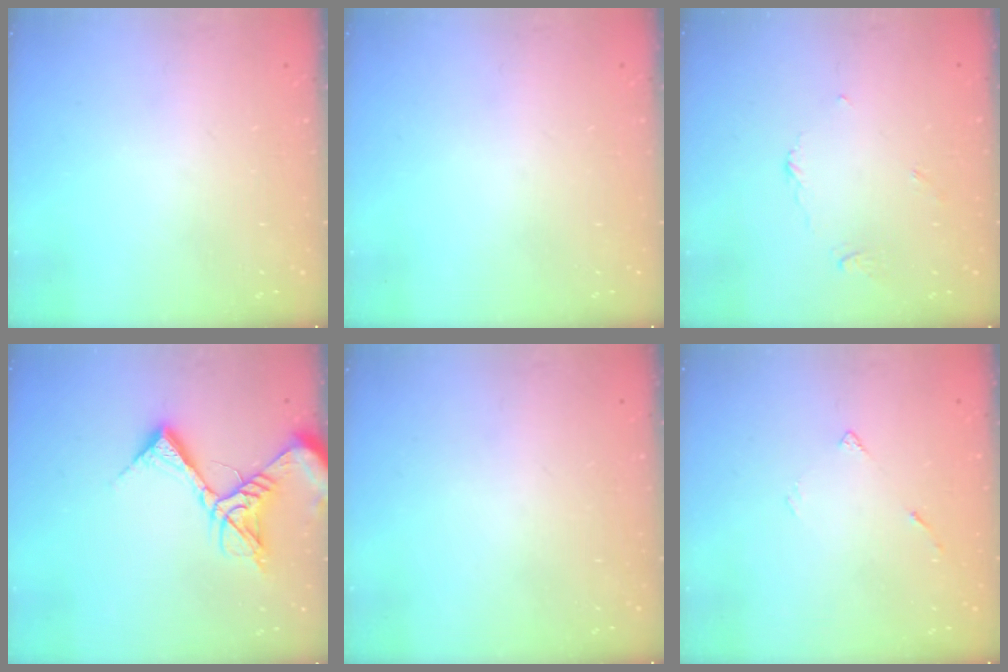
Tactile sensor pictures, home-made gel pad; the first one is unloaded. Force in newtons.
{"total": 0.0}
{"total": 2.9, "press": 2.9, "slide": 0.3}
{"total": 12.7, "press": 12.7, "slide": 1.3}
{"total": 0.0}
{"total": 4.0, "press": 4.0, "slide": 0.6}